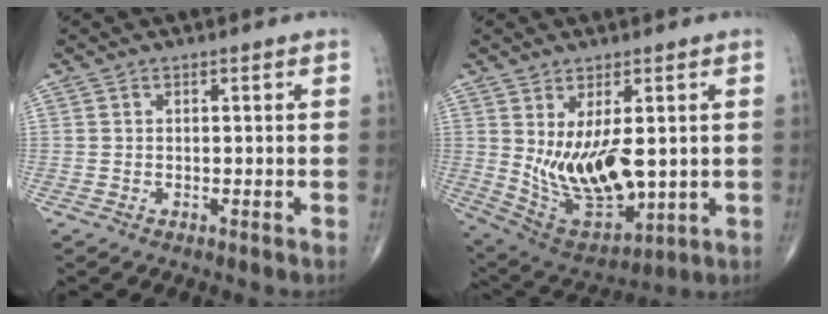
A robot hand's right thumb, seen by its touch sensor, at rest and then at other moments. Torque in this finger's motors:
{"motor_torque": [0.27, 0.30, 0.92, -0.10, 0.25]}